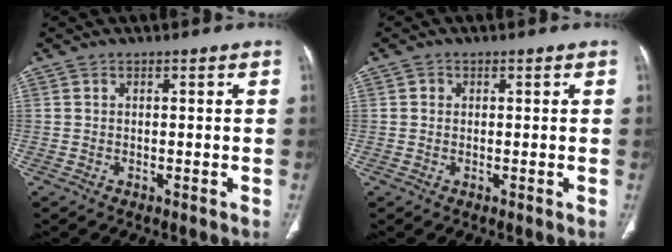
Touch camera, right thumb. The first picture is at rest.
{"total": 0.9, "force": [0.2, 0.8, 0.2], "torque": [0.002, 0.002, 0.002]}